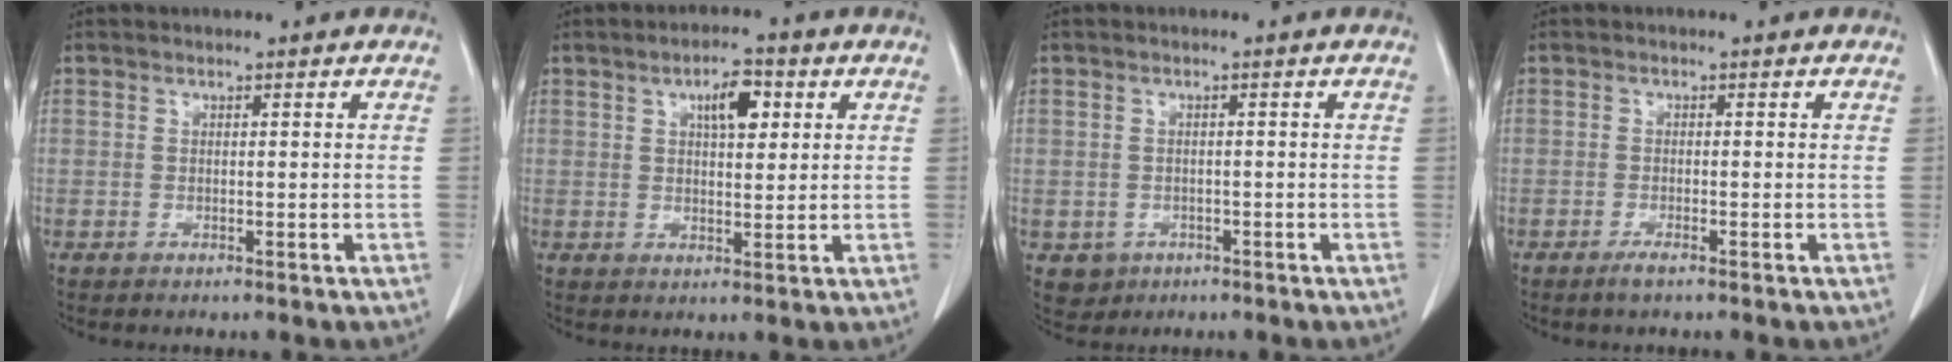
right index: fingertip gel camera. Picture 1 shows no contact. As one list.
[{"total": 5.3, "force": [2.1, 2.0, 4.5], "torque": [-0.074, 0.007, 0.035]}, {"total": 2.8, "force": [-1.1, 2.6, 0.4], "torque": [0.000, 0.007, -0.009]}, {"total": 1.5, "force": [-1.1, 0.0, 1.1], "torque": [-0.022, -0.003, -0.021]}]